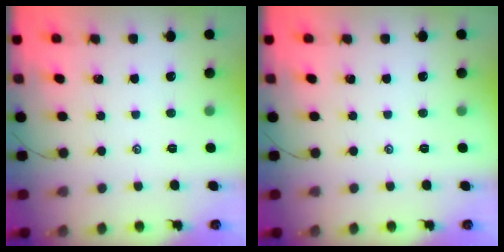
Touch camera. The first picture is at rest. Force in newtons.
{"total": 0.0}